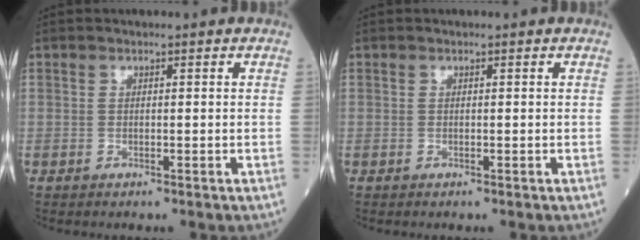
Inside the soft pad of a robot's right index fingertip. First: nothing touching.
{"total": 0.0}